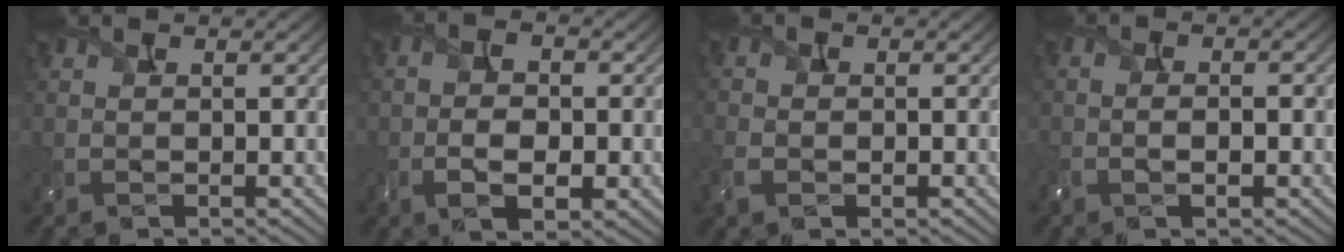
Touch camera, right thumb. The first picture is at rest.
{"total": 5.6, "force": [-1.7, 3.2, 4.3], "torque": [-0.072, -0.007, -0.032]}
{"total": 3.3, "force": [-1.2, 2.4, 2.0], "torque": [-0.054, -0.006, -0.031]}
{"total": 3.1, "force": [-1.0, 1.4, 2.6], "torque": [-0.031, 0.006, -0.024]}